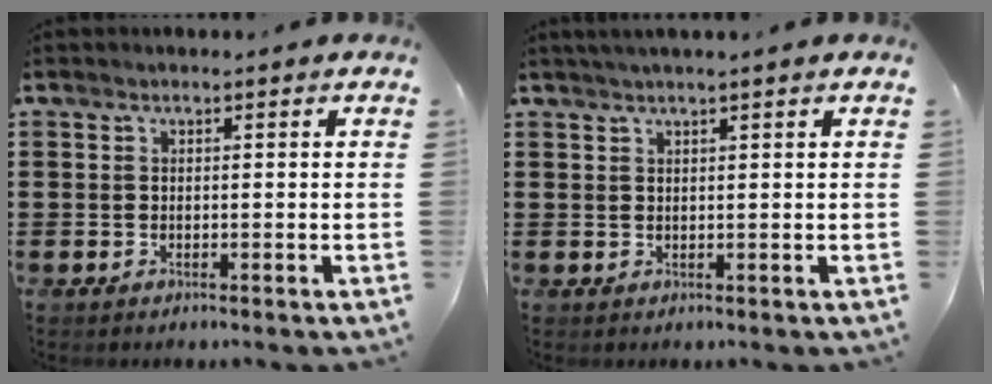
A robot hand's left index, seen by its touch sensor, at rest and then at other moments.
{"total": 1.3, "force": [1.1, -0.2, 0.8], "torque": [-0.016, 0.000, 0.019]}